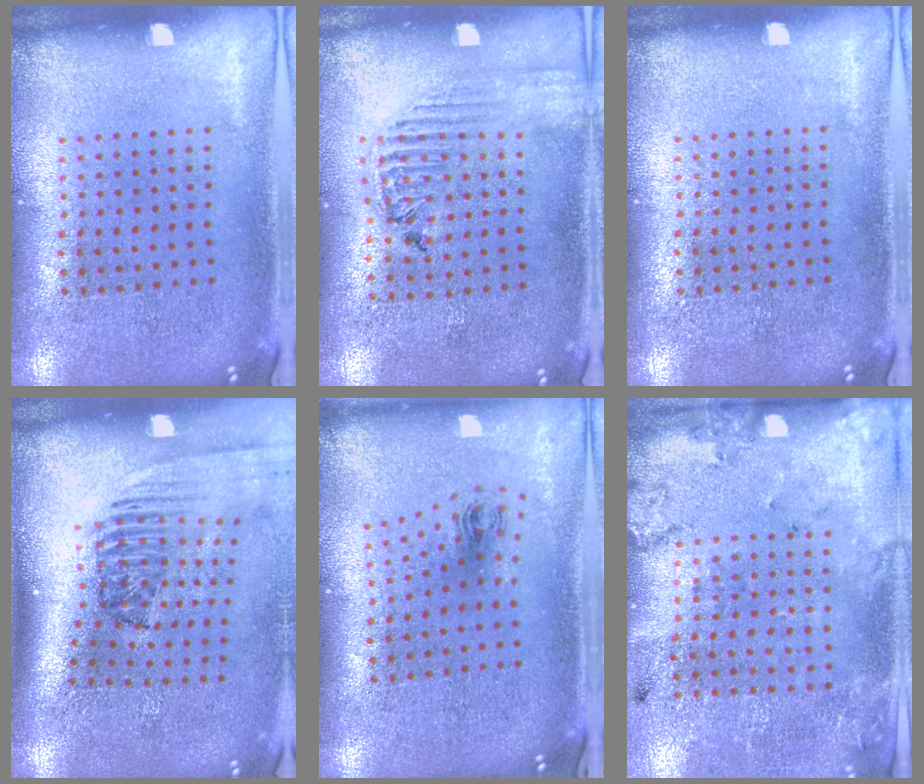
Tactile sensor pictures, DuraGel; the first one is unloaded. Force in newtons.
{"total": 1.6, "press": 1.6, "slide": 0.4}
{"total": 0.0}
{"total": 2.3, "press": 1.6, "slide": 1.7}
{"total": 0.8, "press": 0.4, "slide": 0.8}
{"total": 2.2, "press": 1.4, "slide": 1.7}